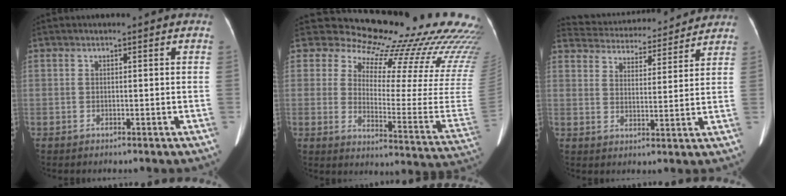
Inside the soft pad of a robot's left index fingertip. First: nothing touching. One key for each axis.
{"total": 22.5, "fx": 20.7, "fy": 3.2, "fz": 8.3, "tx": -0.121, "ty": -0.138, "tz": 0.236}
{"total": 15.8, "fx": 15.1, "fy": 3.2, "fz": 3.4, "tx": -0.052, "ty": 0.020, "tz": 0.211}